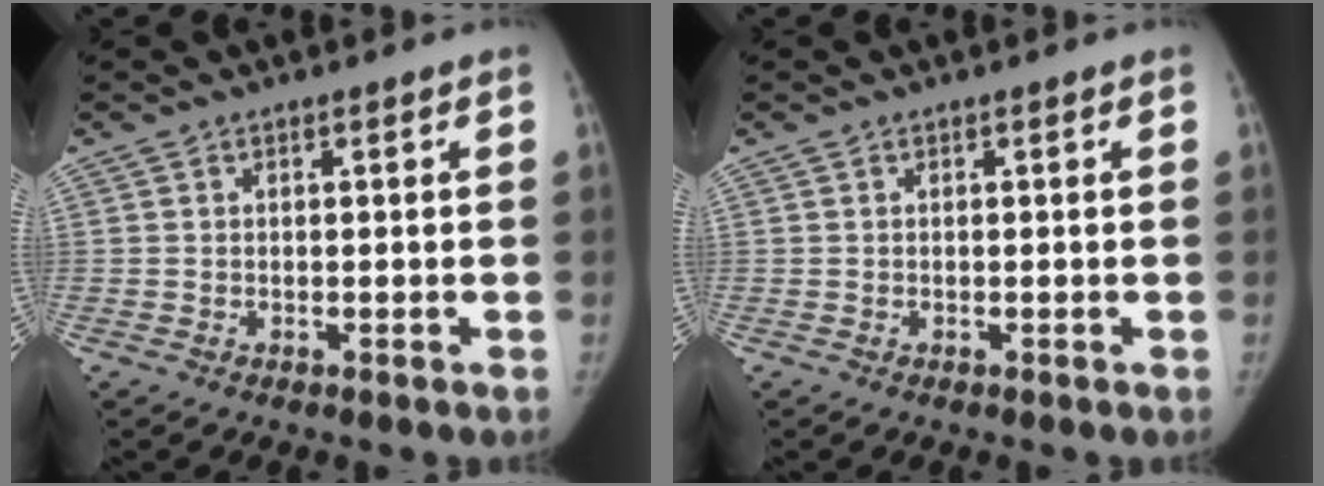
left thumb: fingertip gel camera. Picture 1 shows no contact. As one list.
[{"total": 0.0}]